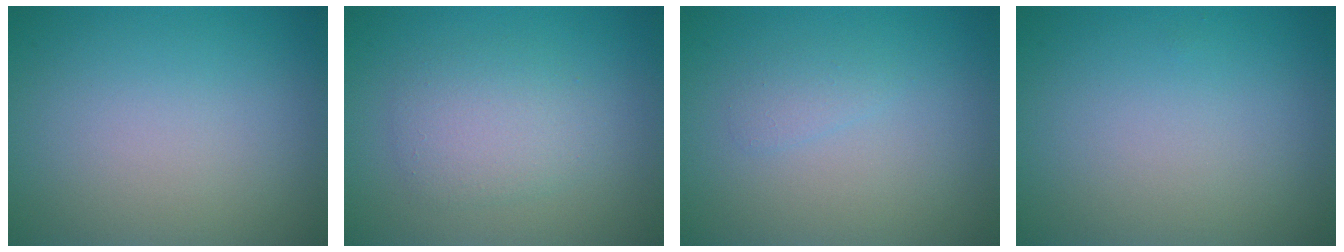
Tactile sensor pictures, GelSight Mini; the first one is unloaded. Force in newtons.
{"total": 2.9, "press": 2.9, "slide": 0.1}
{"total": 1.0, "press": 1.0, "slide": 0.0}
{"total": 0.0}